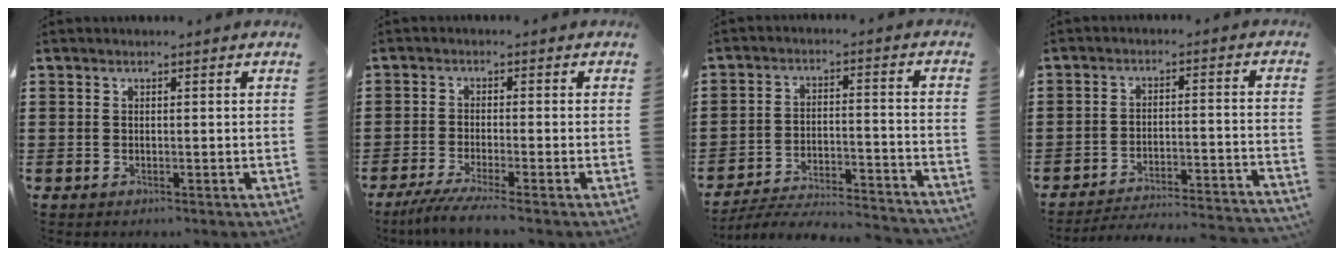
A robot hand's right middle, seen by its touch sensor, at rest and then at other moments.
{"total": 3.5, "force": [-2.9, -0.4, 2.0], "torque": [-0.054, -0.017, -0.060]}
{"total": 5.5, "force": [-5.3, 0.5, 1.5], "torque": [-0.032, 0.002, -0.107]}
{"total": 3.9, "force": [-3.8, -0.1, 1.0], "torque": [-0.031, -0.007, -0.084]}